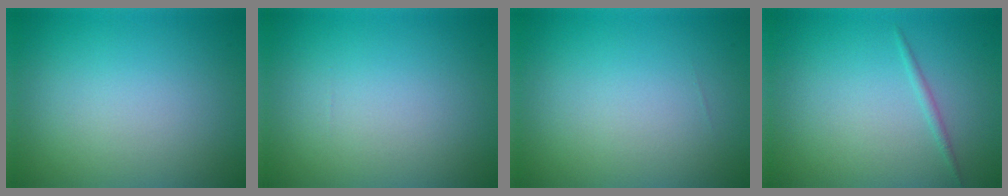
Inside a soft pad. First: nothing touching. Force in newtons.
{"total": 0.0}
{"total": 0.0}
{"total": 0.8, "press": 0.8, "slide": 0.0}